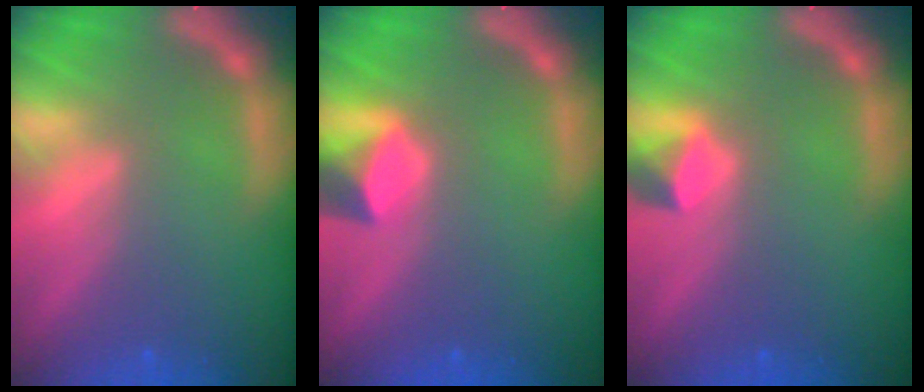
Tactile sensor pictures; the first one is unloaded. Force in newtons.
{"total": 3.0}
{"total": 1.9}